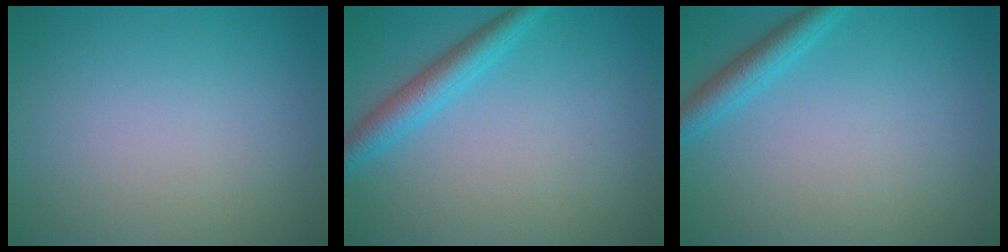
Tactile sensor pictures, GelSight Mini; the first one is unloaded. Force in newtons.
{"total": 3.0, "press": 3.0, "slide": 0.0}
{"total": 2.5, "press": 2.4, "slide": 0.1}